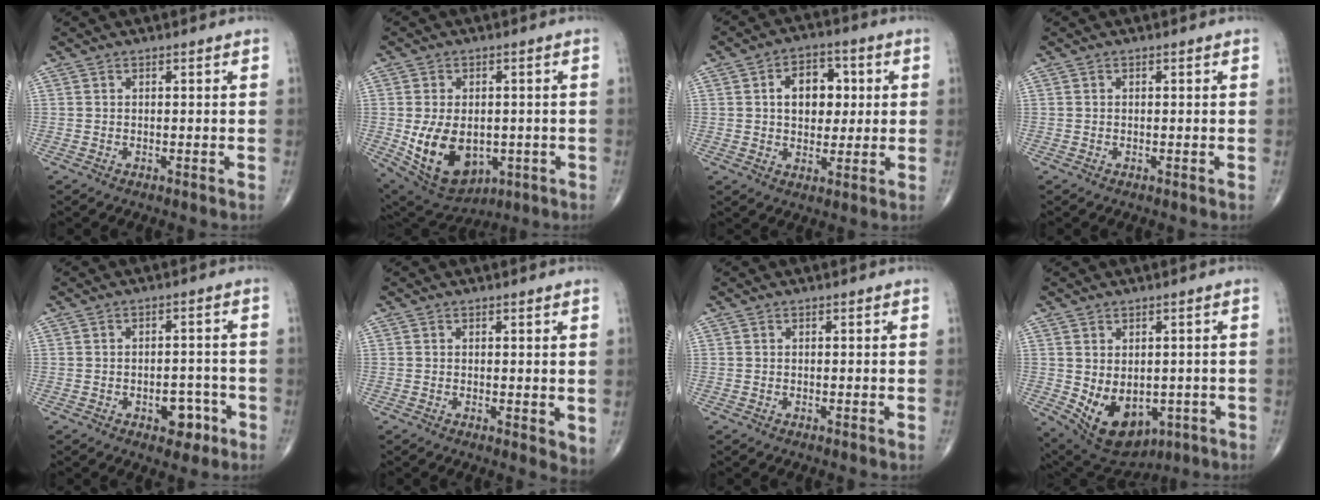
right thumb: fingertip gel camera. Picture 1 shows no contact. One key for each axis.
{"total": 14.3, "fx": -2.5, "fy": 9.6, "fz": 10.3, "tx": -0.158, "ty": -0.003, "tz": -0.014}
{"total": 9.7, "fx": 1.7, "fy": 6.7, "fz": 6.8, "tx": -0.060, "ty": 0.007, "tz": 0.024}
{"total": 0.0}
{"total": 5.5, "fx": -2.5, "fy": 3.4, "fz": 3.6, "tx": -0.023, "ty": 0.019, "tz": -0.029}
{"total": 3.2, "fx": 0.3, "fy": 1.4, "fz": 2.9, "tx": -0.040, "ty": -0.012, "tz": 0.004}
{"total": 0.0}
{"total": 11.8, "fx": -2.3, "fy": 8.0, "fz": 8.4, "tx": -0.114, "ty": -0.007, "tz": -0.007}